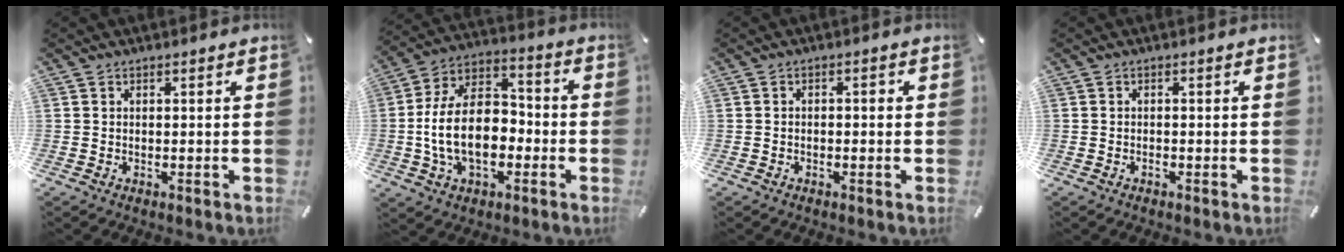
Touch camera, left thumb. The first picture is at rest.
{"total": 17.4, "force": [-3.3, 11.2, 12.8], "torque": [-0.254, 0.012, -0.063]}
{"total": 1.4, "force": [-0.7, 0.7, 1.0], "torque": [-0.020, 0.006, -0.015]}
{"total": 0.5, "force": [-0.4, 0.2, 0.3], "torque": [-0.007, -0.001, -0.007]}